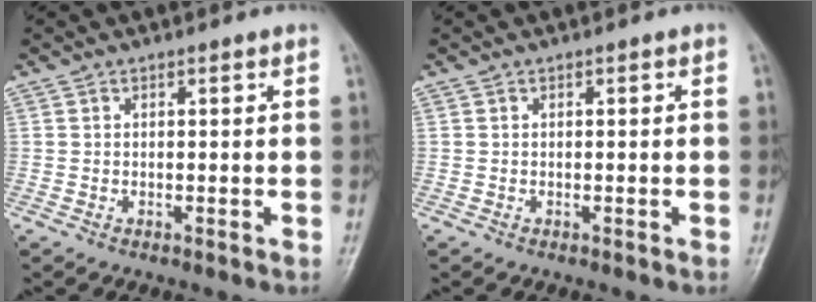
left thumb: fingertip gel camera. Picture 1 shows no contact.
{"total": 0.0}